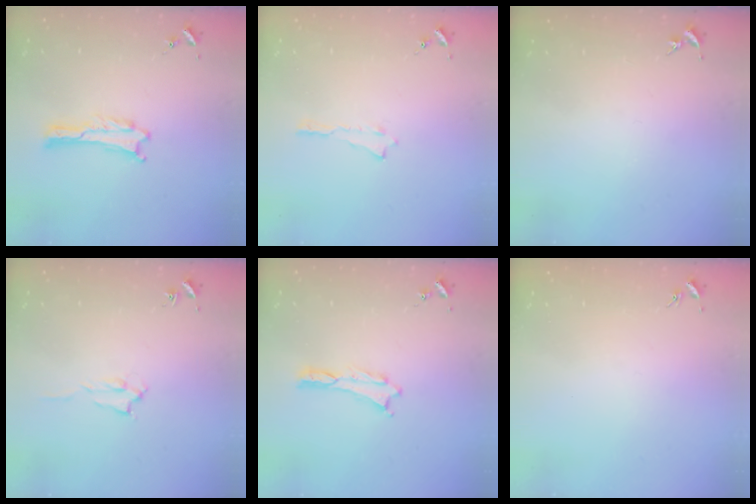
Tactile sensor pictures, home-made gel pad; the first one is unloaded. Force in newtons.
{"total": 0.0}
{"total": 0.0}
{"total": 1.4, "press": 1.4, "slide": 0.2}
{"total": 0.0}
{"total": 0.0}